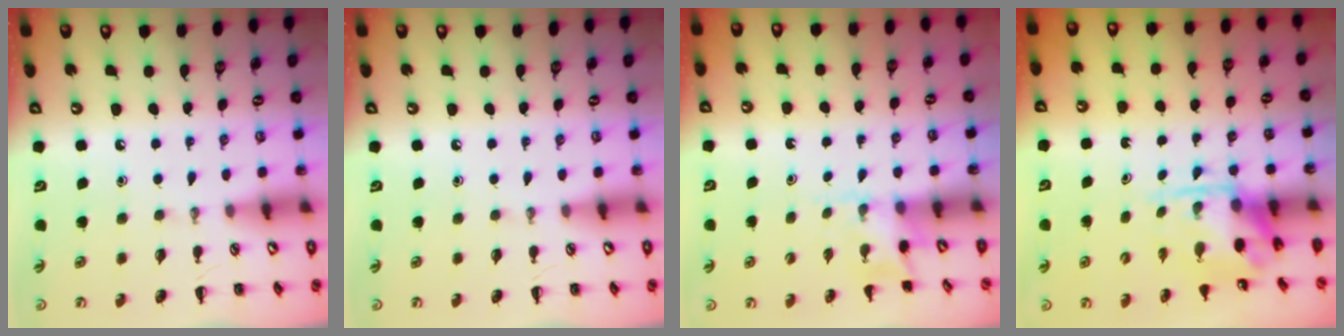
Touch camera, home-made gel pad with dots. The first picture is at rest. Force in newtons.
{"total": 0.0}
{"total": 3.0, "press": 2.9, "slide": 0.9}
{"total": 4.0, "press": 3.9, "slide": 0.8}